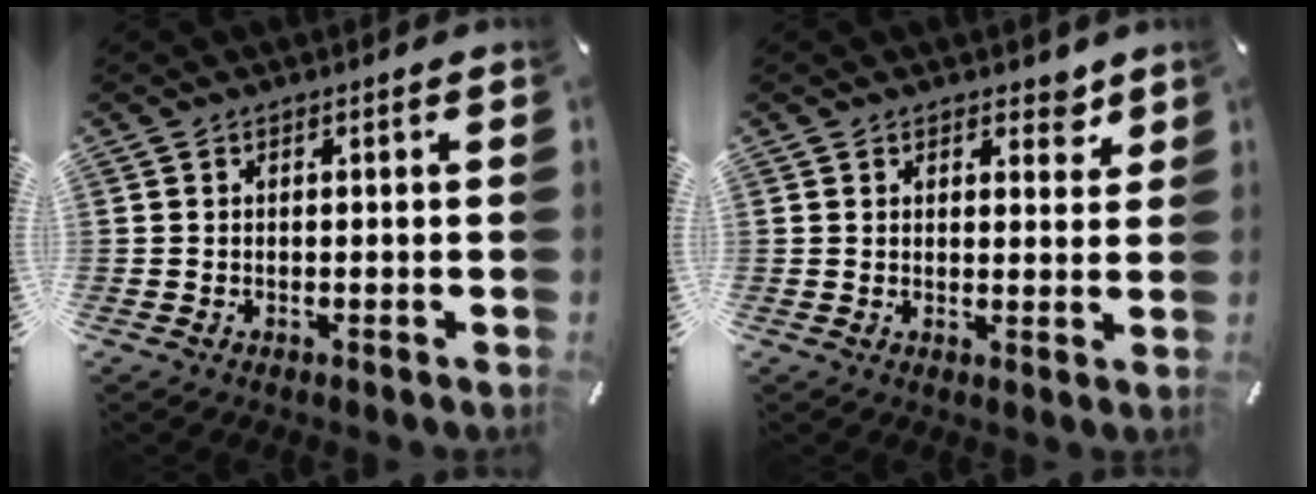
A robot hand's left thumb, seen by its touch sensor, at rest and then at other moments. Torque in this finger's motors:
{"motor_torque": [0.29, -0.26, -0.04, -0.04, -0.01]}